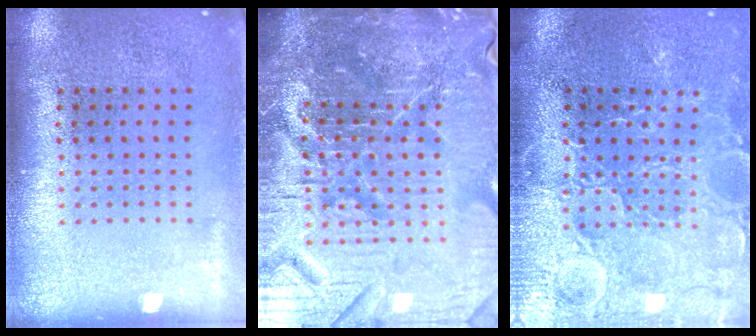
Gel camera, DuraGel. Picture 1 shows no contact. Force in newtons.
{"total": 7.3, "press": 6.5, "slide": 3.4}
{"total": 3.7, "press": 3.6, "slide": 0.7}